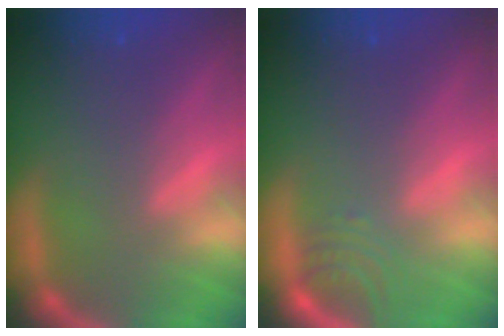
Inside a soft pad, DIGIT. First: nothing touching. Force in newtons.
{"total": 2.5}